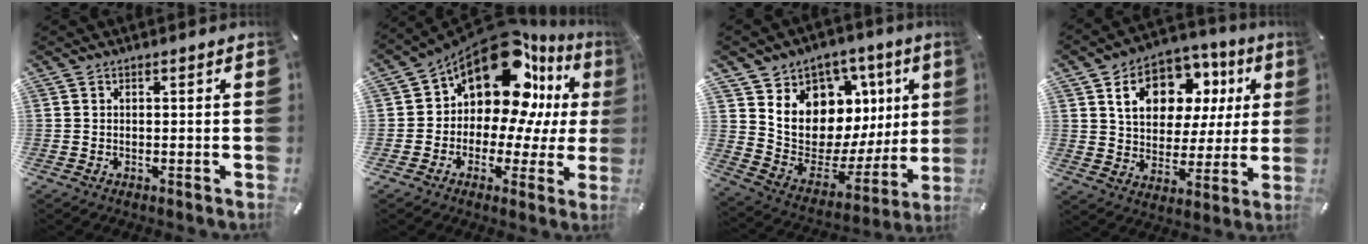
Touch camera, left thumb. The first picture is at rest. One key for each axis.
{"total": 18.0, "fx": 10.6, "fy": 10.1, "fz": 10.5, "tx": -0.195, "ty": -0.100, "tz": 0.181}
{"total": 10.5, "fx": 4.1, "fy": 9.1, "fz": 3.2, "tx": -0.041, "ty": -0.073, "tz": 0.081}
{"total": 14.9, "fx": 6.6, "fy": 10.9, "fz": 7.6, "tx": -0.127, "ty": -0.018, "tz": 0.123}